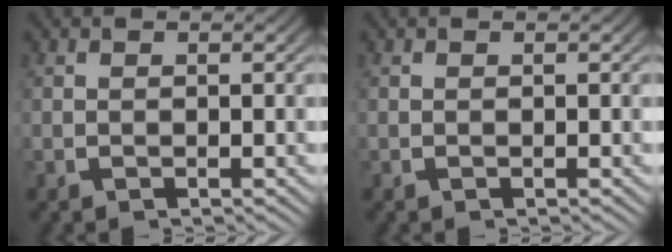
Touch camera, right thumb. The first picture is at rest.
{"total": 0.0}